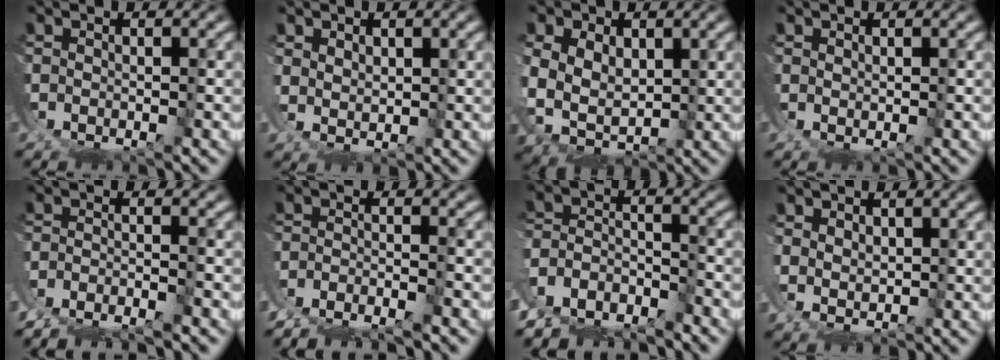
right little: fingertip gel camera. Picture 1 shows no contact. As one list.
[{"total": 2.5, "force": [1.7, 0.9, 1.6], "torque": [-0.041, -0.014, 0.043]}, {"total": 10.0, "force": [-0.5, 8.2, 5.7], "torque": [-0.153, -0.048, 0.005]}, {"total": 1.2, "force": [1.1, -0.4, 0.3], "torque": [-0.008, -0.001, 0.024]}, {"total": 3.7, "force": [-3.3, 0.5, 1.6], "torque": [-0.023, -0.003, -0.057]}, {"total": 4.1, "force": [-3.7, 0.4, 1.7], "torque": [-0.023, -0.004, -0.061]}, {"total": 7.6, "force": [-4.6, 5.4, 2.9], "torque": [-0.052, -0.028, -0.078]}, {"total": 2.9, "force": [1.4, 1.4, 2.1], "torque": [-0.049, -0.016, 0.038]}]